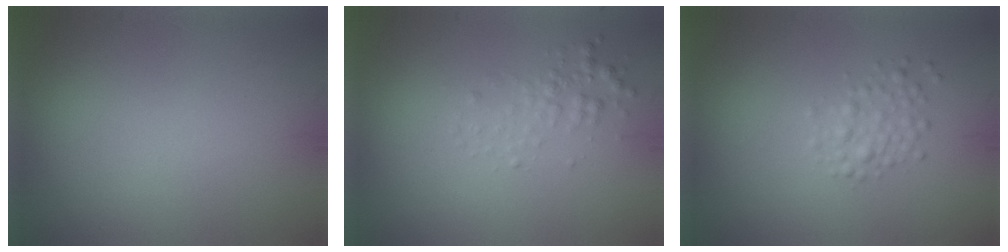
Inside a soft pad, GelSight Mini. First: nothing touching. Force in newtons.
{"total": 1.7, "press": 1.7, "slide": 0.0}
{"total": 1.8, "press": 1.8, "slide": 0.0}